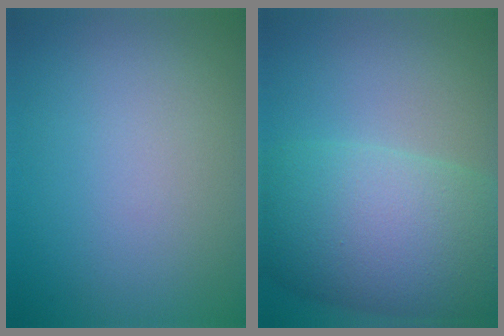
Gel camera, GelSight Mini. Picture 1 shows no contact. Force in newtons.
{"total": 11.2, "press": 11.2, "slide": 0.2}